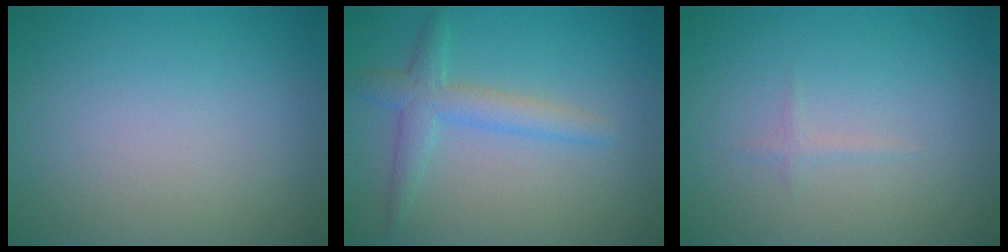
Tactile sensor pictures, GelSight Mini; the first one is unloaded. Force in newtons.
{"total": 3.0, "press": 3.0, "slide": 0.0}
{"total": 0.6, "press": 0.6, "slide": 0.0}